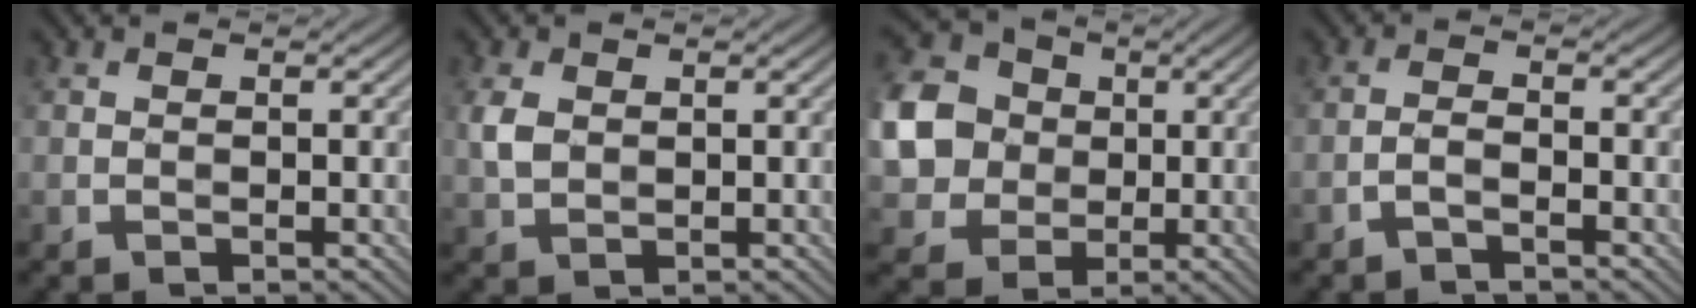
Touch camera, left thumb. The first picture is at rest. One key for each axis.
{"total": 2.4, "fx": 0.6, "fy": 1.8, "fz": 1.5, "tx": -0.043, "ty": 0.000, "tz": 0.014}
{"total": 12.9, "fx": 0.6, "fy": 11.7, "fz": 5.5, "tx": -0.190, "ty": -0.009, "tz": 0.001}
{"total": 1.6, "fx": -1.4, "fy": 0.3, "fz": 0.7, "tx": -0.014, "ty": 0.006, "tz": -0.034}